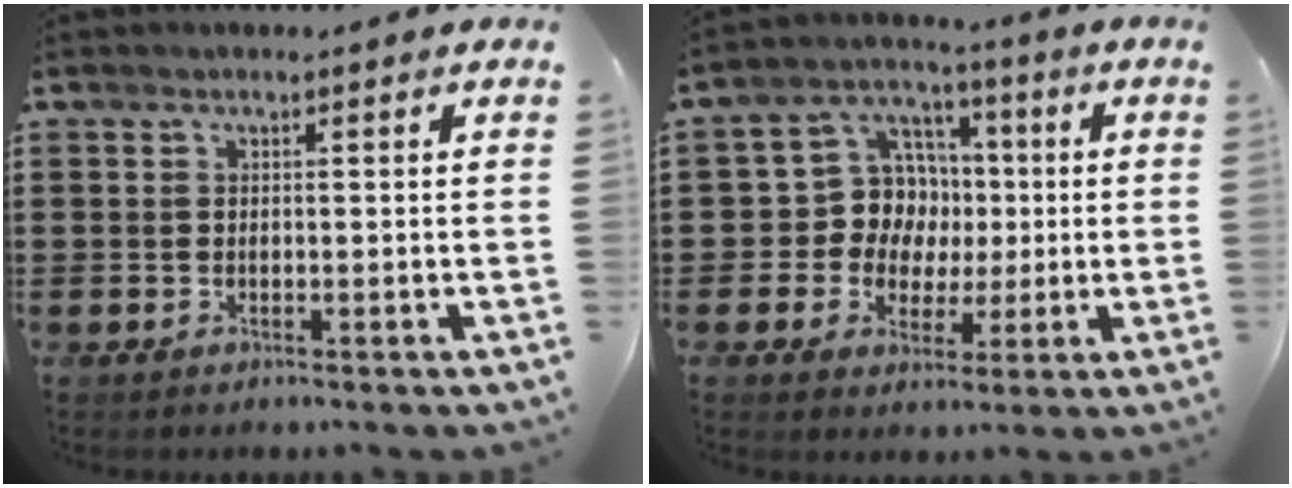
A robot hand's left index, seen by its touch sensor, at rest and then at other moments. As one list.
[{"total": 9.6, "force": [0.6, 9.1, 3.0], "torque": [-0.092, 0.007, 0.019]}]